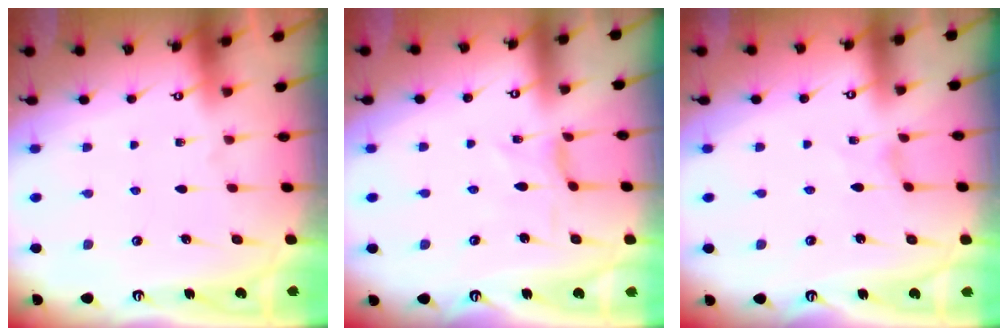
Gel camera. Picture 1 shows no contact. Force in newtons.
{"total": 0.9, "press": 0.9, "slide": 0.3}
{"total": 0.0}